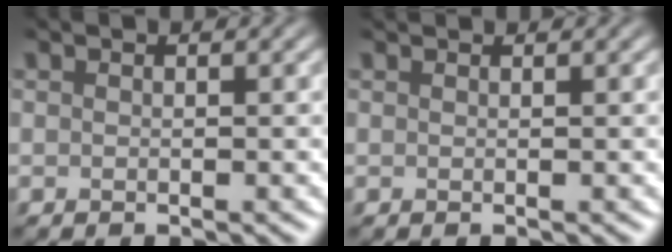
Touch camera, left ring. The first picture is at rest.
{"total": 0.9, "force": [0.9, 0.1, 0.2], "torque": [-0.013, 0.000, 0.003]}